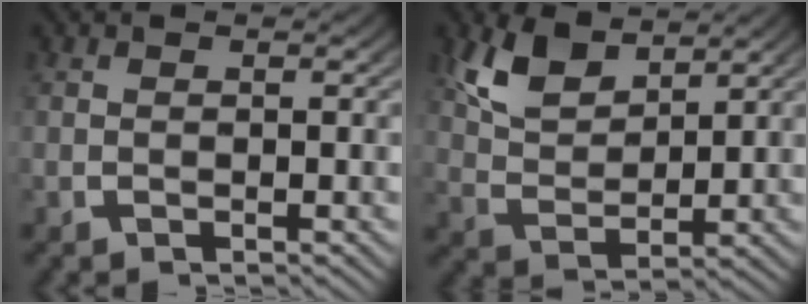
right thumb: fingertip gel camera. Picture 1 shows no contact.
{"total": 5.4, "force": [3.2, 2.7, 3.4], "torque": [-0.079, -0.009, 0.069]}